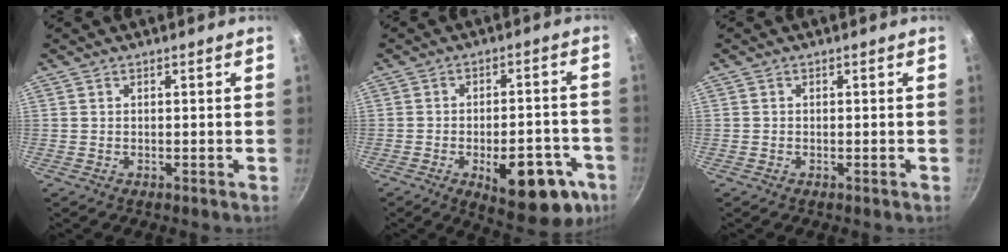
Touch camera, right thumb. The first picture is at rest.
{"total": 17.6, "force": [-6.9, 8.1, 14.0], "torque": [-0.139, 0.021, -0.081]}
{"total": 0.0}